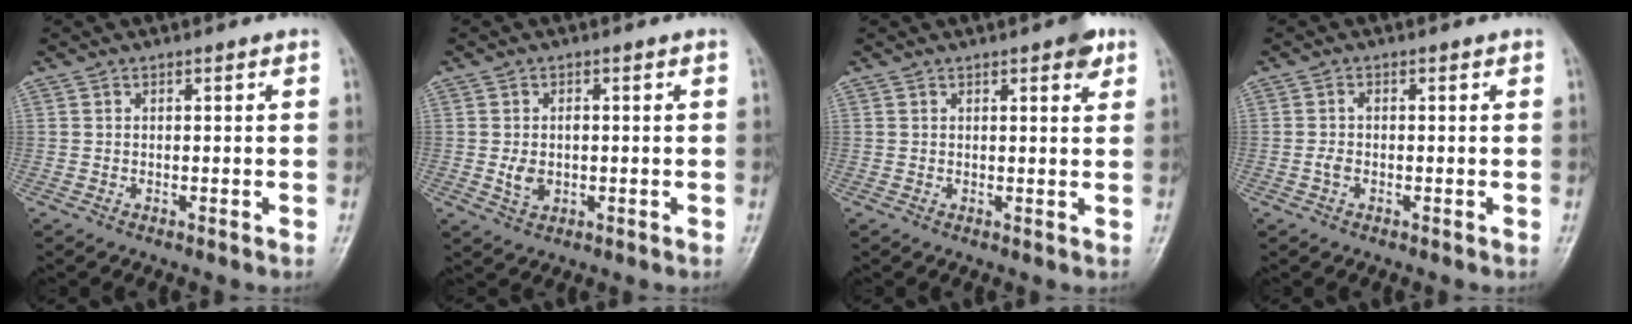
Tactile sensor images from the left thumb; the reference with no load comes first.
{"total": 3.6, "force": [-0.2, 2.5, 2.5], "torque": [-0.038, -0.002, 0.000]}
{"total": 3.5, "force": [2.0, 1.1, 2.6], "torque": [-0.026, -0.006, 0.020]}
{"total": 1.7, "force": [-0.3, 1.0, 1.3], "torque": [-0.027, 0.002, -0.009]}